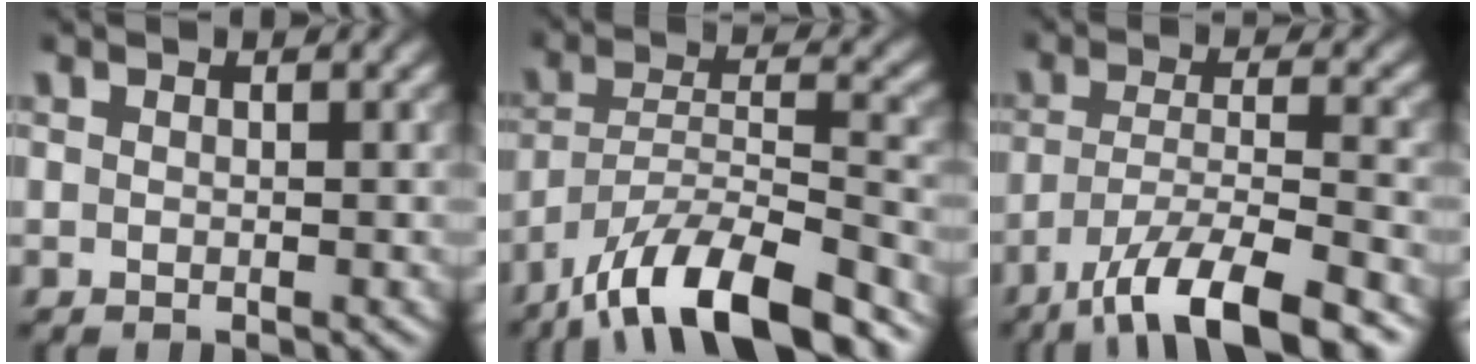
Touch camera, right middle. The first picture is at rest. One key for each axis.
{"total": 11.0, "fx": -8.2, "fy": 2.8, "fz": 6.7, "tx": -0.105, "ty": 0.008, "tz": -0.151}
{"total": 9.0, "fx": -6.1, "fy": 2.1, "fz": 6.2, "tx": -0.097, "ty": -0.002, "tz": -0.107}